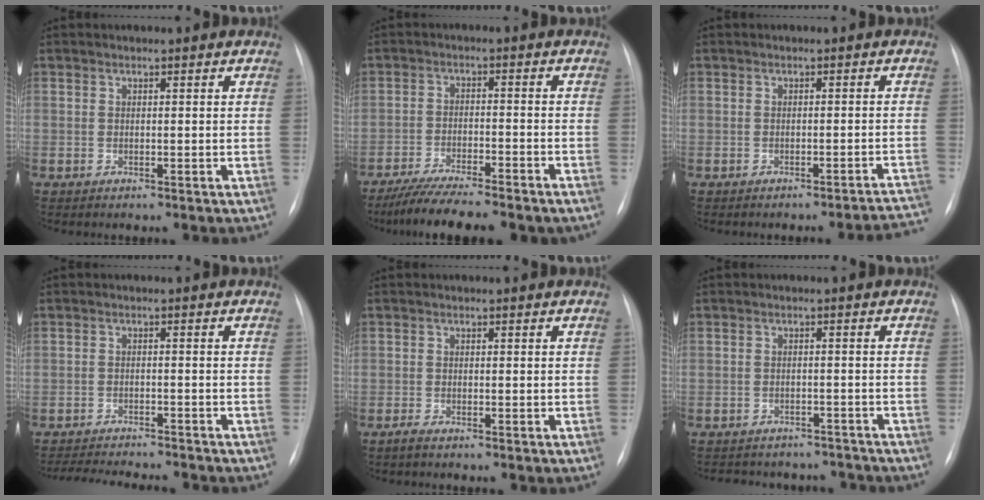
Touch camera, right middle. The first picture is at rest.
{"total": 12.0, "force": [-10.0, 1.6, 6.3], "torque": [-0.099, -0.018, -0.152]}
{"total": 5.4, "force": [-5.3, 0.0, 0.9], "torque": [0.011, 0.015, -0.056]}
{"total": 11.0, "force": [-10.2, 1.4, 3.7], "torque": [-0.059, -0.006, -0.141]}
{"total": 0.9, "force": [-0.7, 0.0, 0.6], "torque": [-0.022, -0.006, -0.014]}
{"total": 10.0, "force": [-9.2, 3.9, 1.2], "torque": [-0.019, 0.021, -0.103]}